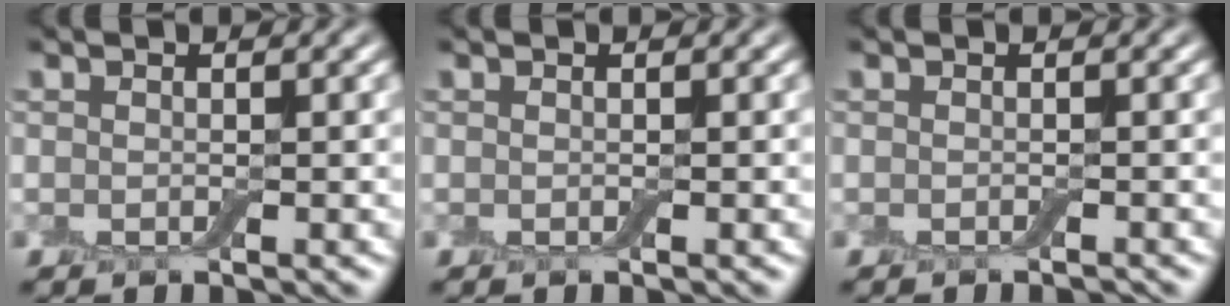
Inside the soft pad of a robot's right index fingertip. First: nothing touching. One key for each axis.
{"total": 0.0}
{"total": 0.6, "fx": -0.5, "fy": 0.0, "fz": 0.4, "tx": -0.002, "ty": 0.000, "tz": -0.010}